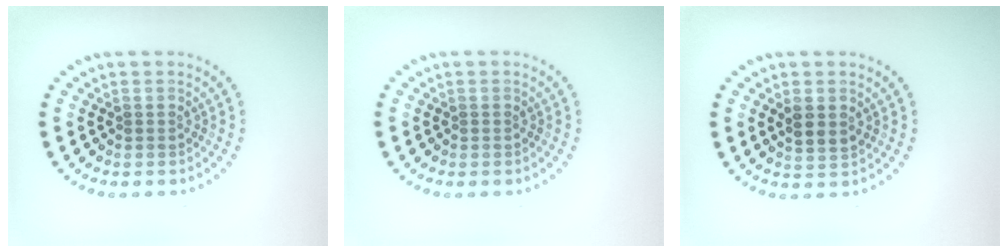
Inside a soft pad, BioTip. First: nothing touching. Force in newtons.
{"total": 0.0}
{"total": 1.9, "press": 1.8, "slide": 0.6}